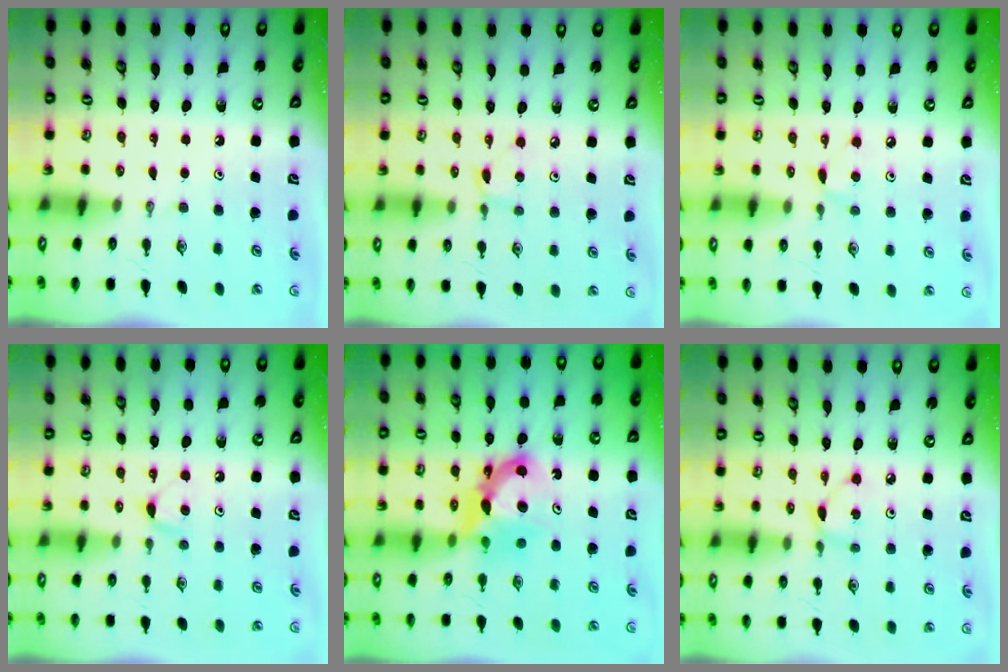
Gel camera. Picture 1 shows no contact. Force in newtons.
{"total": 3.6, "press": 3.5, "slide": 0.5}
{"total": 4.7, "press": 4.6, "slide": 0.5}
{"total": 4.5, "press": 4.5, "slide": 0.6}
{"total": 8.4, "press": 8.3, "slide": 0.4}
{"total": 3.6, "press": 3.6, "slide": 0.4}